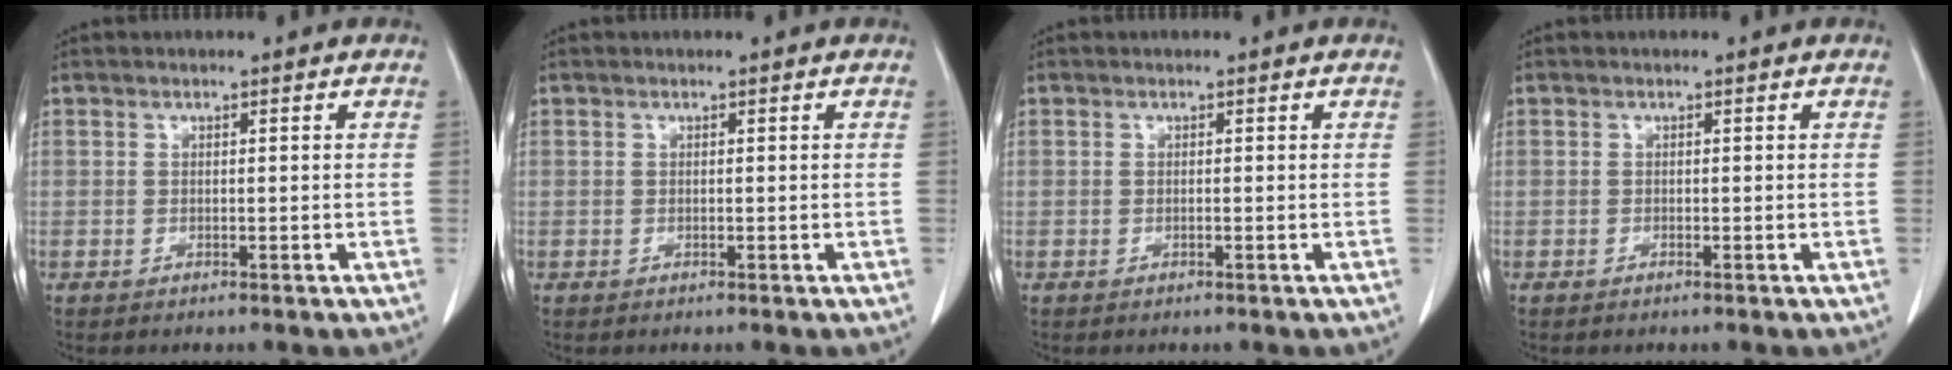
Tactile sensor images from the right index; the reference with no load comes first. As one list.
[{"total": 0.0}, {"total": 0.0}, {"total": 0.0}]